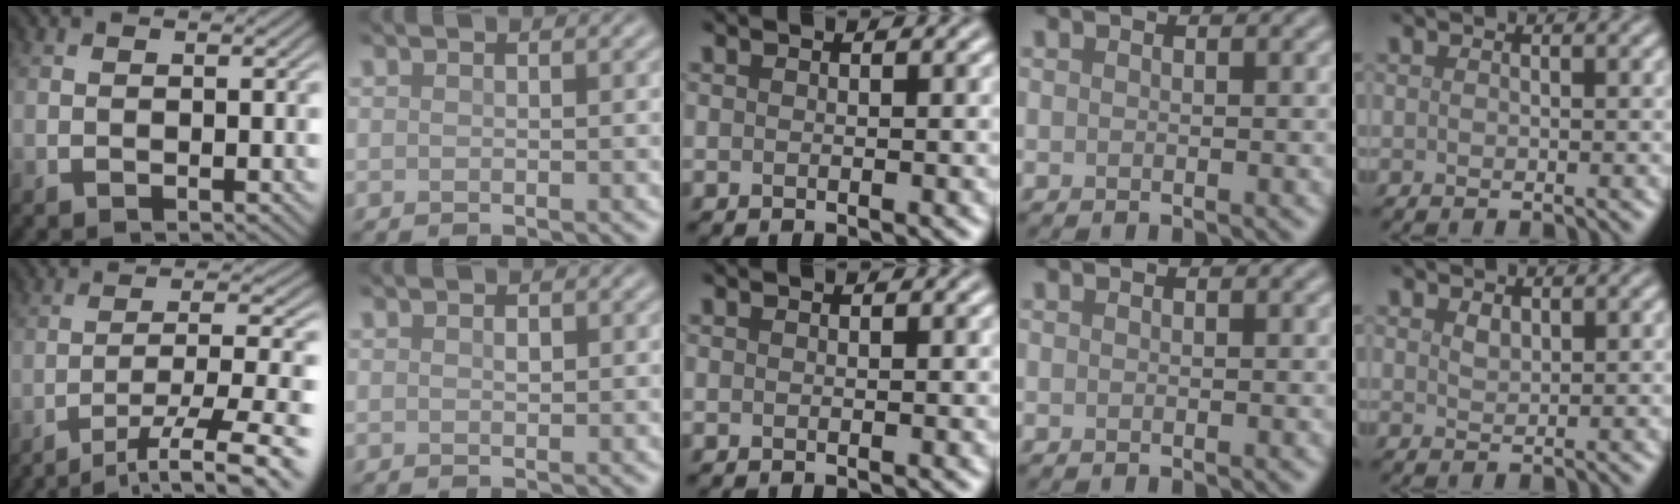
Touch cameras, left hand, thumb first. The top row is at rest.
{"thumb": {"total": 12.0, "force": [-8.2, 2.2, 8.5], "torque": [-0.142, 0.002, -0.112]}, "index": {"total": 0.5, "force": [0.1, 0.3, 0.4], "torque": [-0.006, 0.000, 0.001]}, "little": {"total": 0.9, "force": [0.8, 0.4, 0.4], "torque": [-0.010, -0.001, 0.017]}}